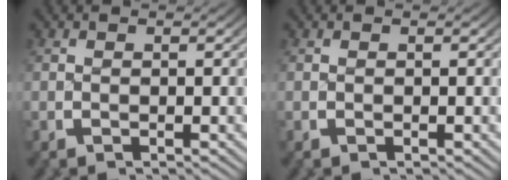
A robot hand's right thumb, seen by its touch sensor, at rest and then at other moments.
{"total": 0.0}